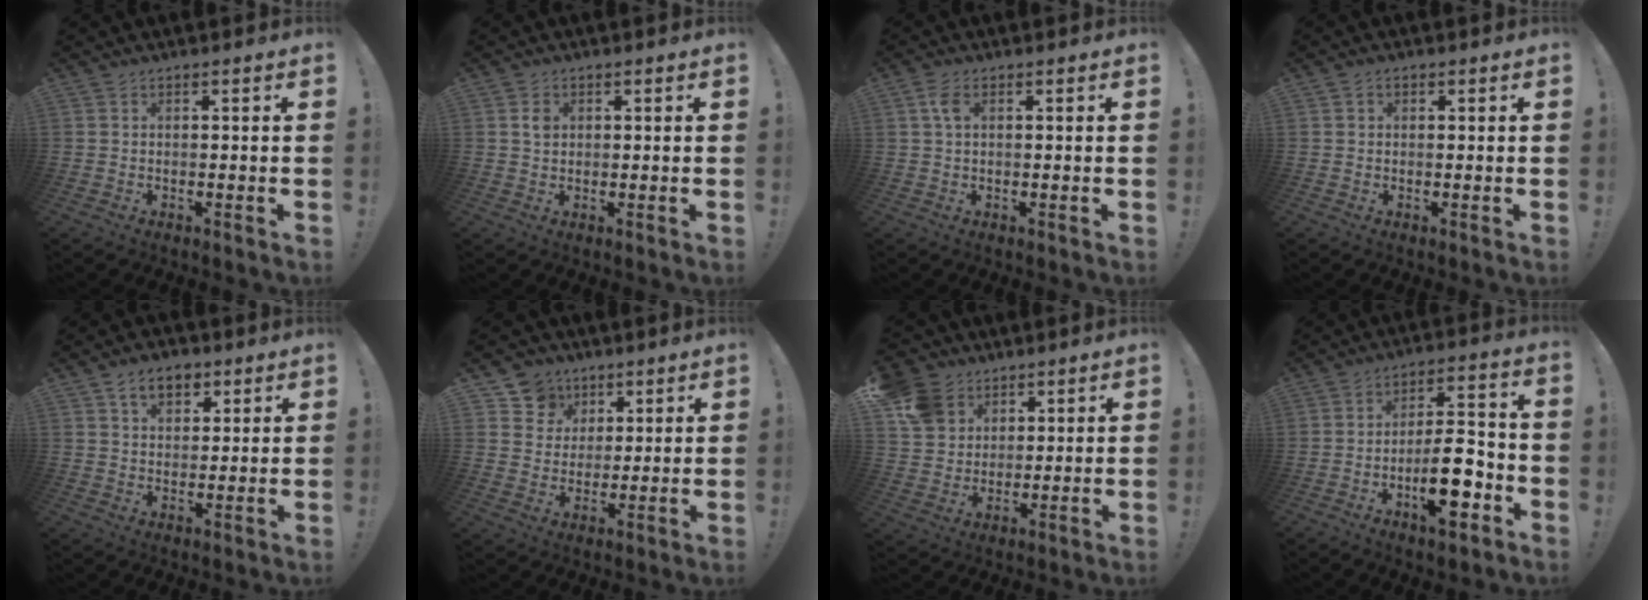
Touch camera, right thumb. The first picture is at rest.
{"total": 2.3, "force": [0.6, 1.8, 1.3], "torque": [-0.004, -0.005, 0.006]}
{"total": 3.8, "force": [1.2, 2.1, 3.0], "torque": [-0.055, 0.003, 0.020]}
{"total": 1.1, "force": [0.1, 1.0, 0.5], "torque": [-0.003, 0.001, 0.001]}
{"total": 8.1, "force": [4.3, 5.3, 4.3], "torque": [-0.060, -0.008, 0.081]}
{"total": 9.1, "force": [4.5, 7.8, 1.4], "torque": [-0.021, -0.029, 0.092]}
{"total": 11.2, "force": [5.5, 9.2, 3.3], "torque": [-0.047, -0.029, 0.113]}
{"total": 14.7, "force": [-5.8, 6.1, 12.1], "torque": [-0.181, 0.034, -0.092]}